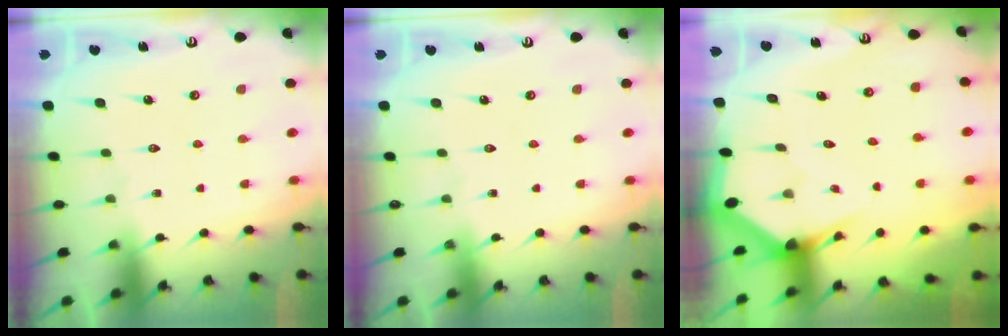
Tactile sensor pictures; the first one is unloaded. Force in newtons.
{"total": 0.0}
{"total": 3.1, "press": 3.1, "slide": 0.2}